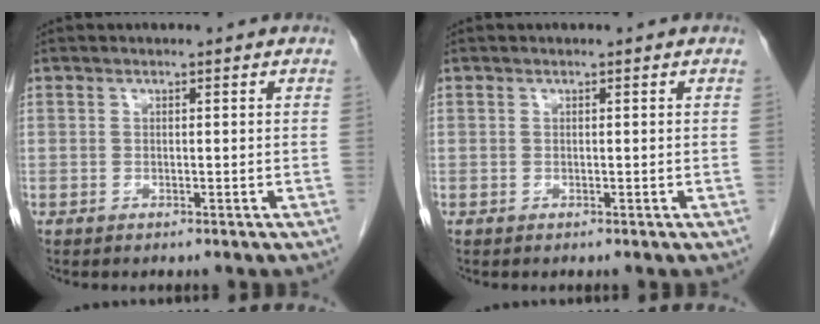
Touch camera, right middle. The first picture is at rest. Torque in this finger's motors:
{"motor_torque": [-0.08, 0.02, 0.00, -0.01]}